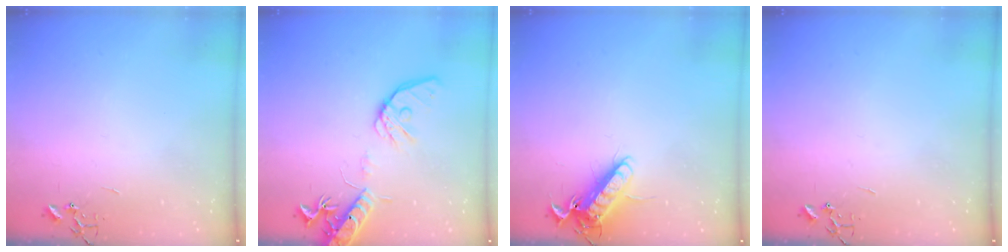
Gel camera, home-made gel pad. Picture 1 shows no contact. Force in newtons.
{"total": 16.5, "press": 16.2, "slide": 2.8}
{"total": 13.3, "press": 13.2, "slide": 1.8}
{"total": 0.0}